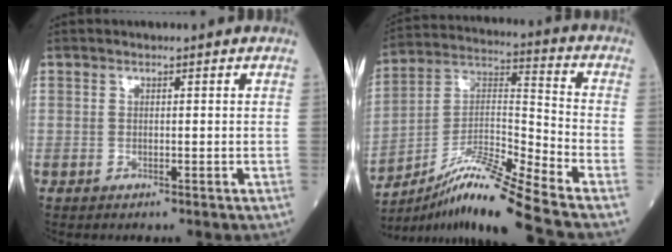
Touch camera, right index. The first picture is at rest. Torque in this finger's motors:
{"motor_torque": [-0.30, -0.38, 0.27, 0.04]}